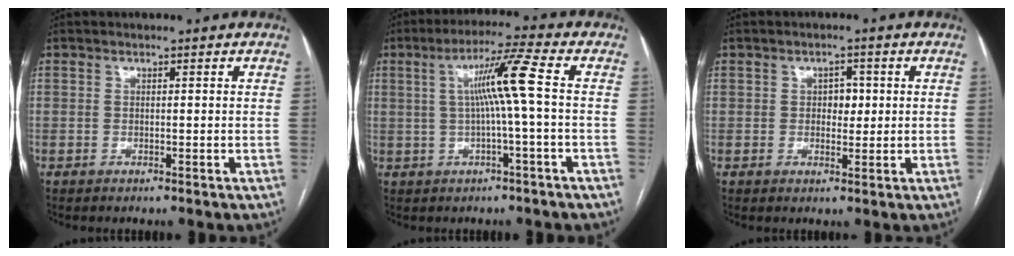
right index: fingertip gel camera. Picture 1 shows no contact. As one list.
[{"total": 7.9, "force": [0.5, -1.2, 7.7], "torque": [-0.133, 0.015, 0.012]}, {"total": 2.7, "force": [0.3, 1.8, 2.0], "torque": [-0.020, 0.005, 0.004]}]